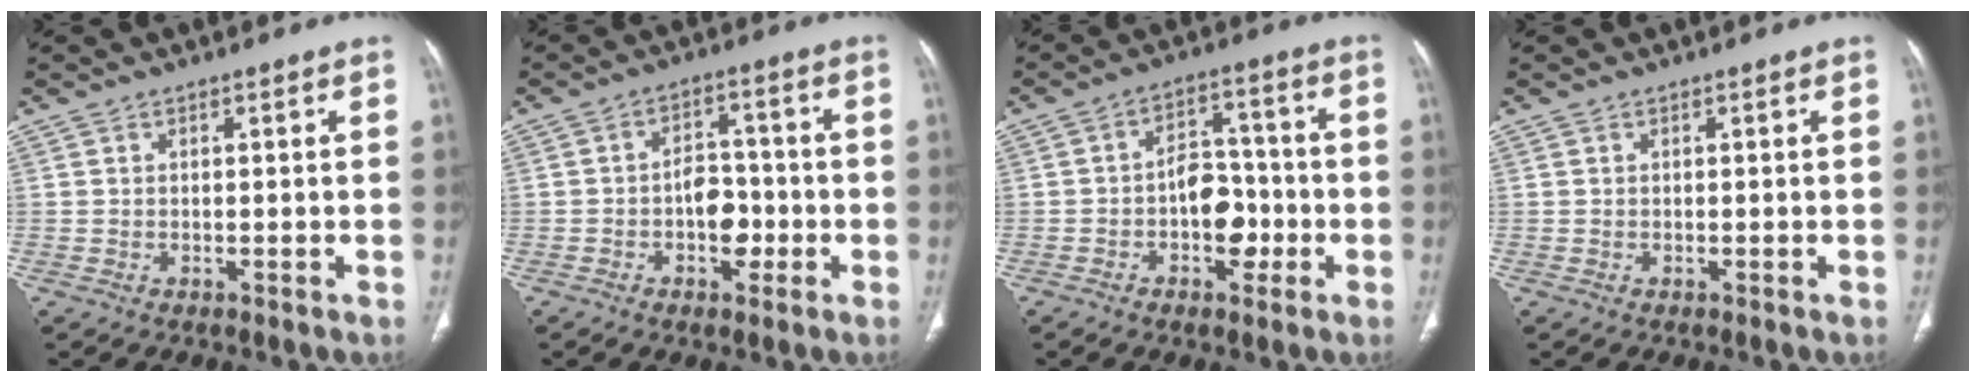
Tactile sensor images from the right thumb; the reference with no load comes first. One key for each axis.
{"total": 6.6, "fx": -1.9, "fy": 4.4, "fz": 4.6, "tx": -0.041, "ty": 0.025, "tz": -0.034}
{"total": 8.6, "fx": -2.4, "fy": 5.6, "fz": 6.1, "tx": -0.057, "ty": 0.033, "tz": -0.042}
{"total": 0.0}